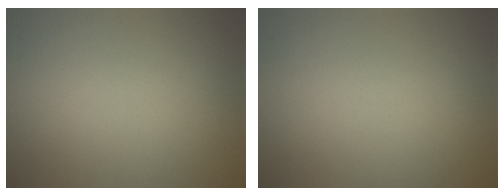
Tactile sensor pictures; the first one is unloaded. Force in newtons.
{"total": 0.0}